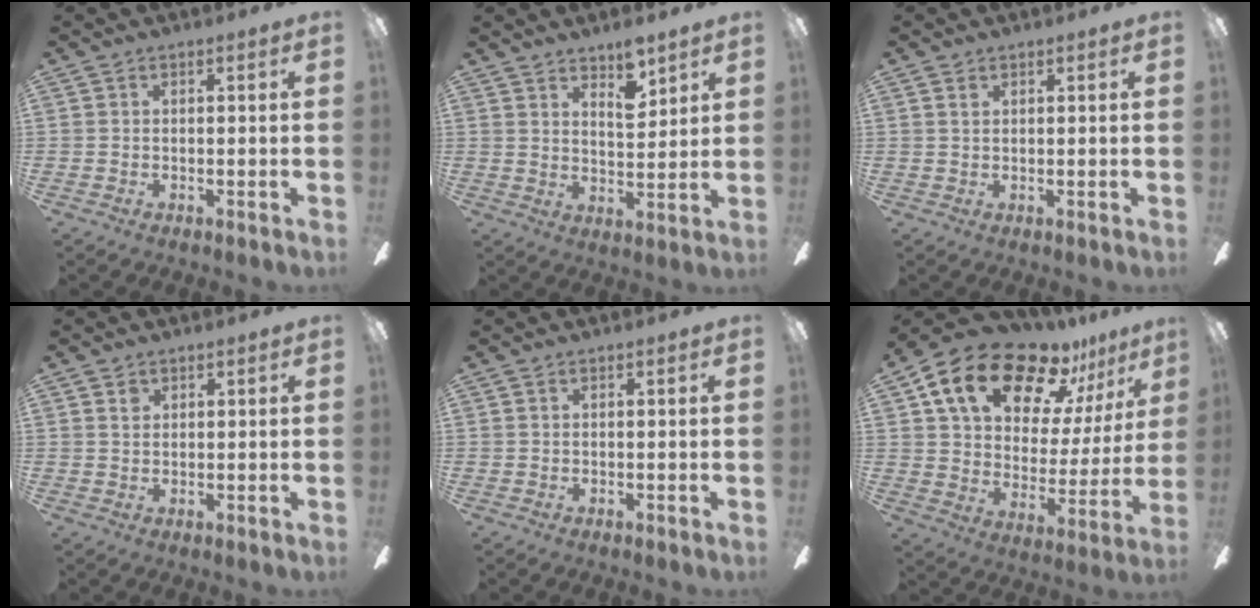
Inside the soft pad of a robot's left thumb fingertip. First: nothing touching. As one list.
[{"total": 6.9, "force": [5.3, 2.6, 3.6], "torque": [-0.034, -0.033, 0.088]}, {"total": 0.9, "force": [0.7, 0.4, 0.3], "torque": [-0.008, 0.001, 0.013]}, {"total": 1.5, "force": [1.1, 1.0, 0.4], "torque": [-0.002, -0.002, 0.018]}, {"total": 0.0}, {"total": 20.6, "force": [14.4, 10.1, 10.7], "torque": [-0.185, -0.087, 0.255]}]